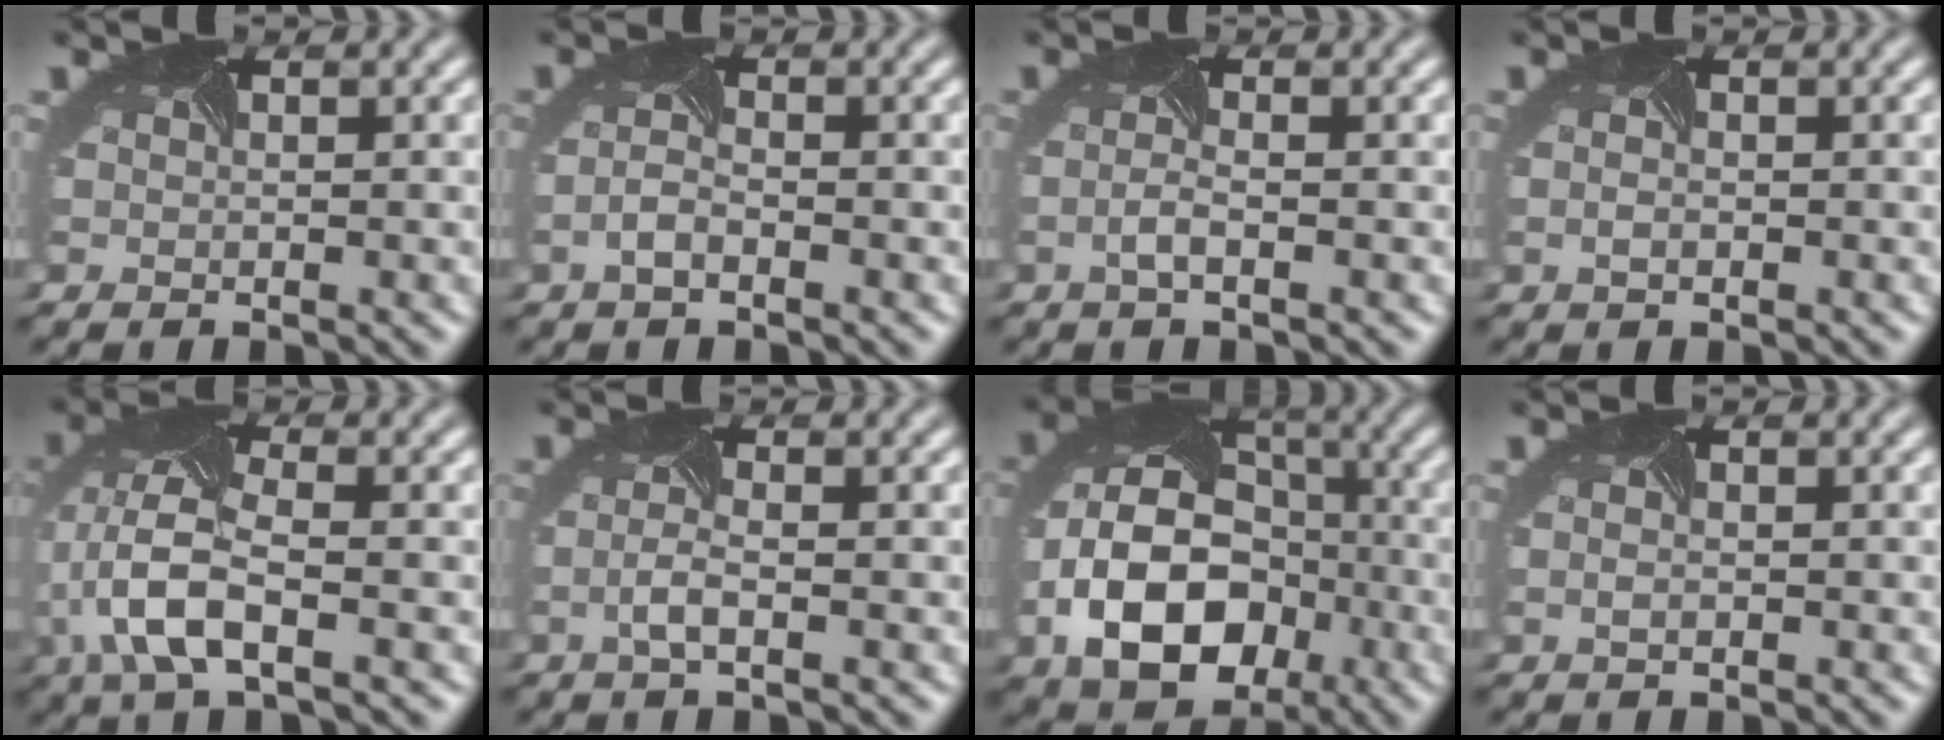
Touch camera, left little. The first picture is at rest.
{"total": 1.7, "force": [-1.2, 0.5, 1.1], "torque": [-0.032, -0.003, -0.024]}
{"total": 1.5, "force": [-0.7, 0.2, 1.3], "torque": [-0.034, -0.004, -0.016]}
{"total": 0.8, "force": [-0.5, 0.4, 0.5], "torque": [-0.014, -0.005, -0.006]}
{"total": 7.3, "force": [-2.1, 3.4, 6.2], "torque": [-0.150, -0.001, -0.047]}
{"total": 1.8, "force": [-0.7, 0.3, 1.7], "torque": [-0.043, -0.004, -0.015]}
{"total": 11.2, "force": [-3.3, 8.0, 7.2], "torque": [-0.148, -0.027, -0.054]}
{"total": 0.9, "force": [-0.3, 0.6, 0.6], "torque": [-0.020, -0.004, 0.000]}